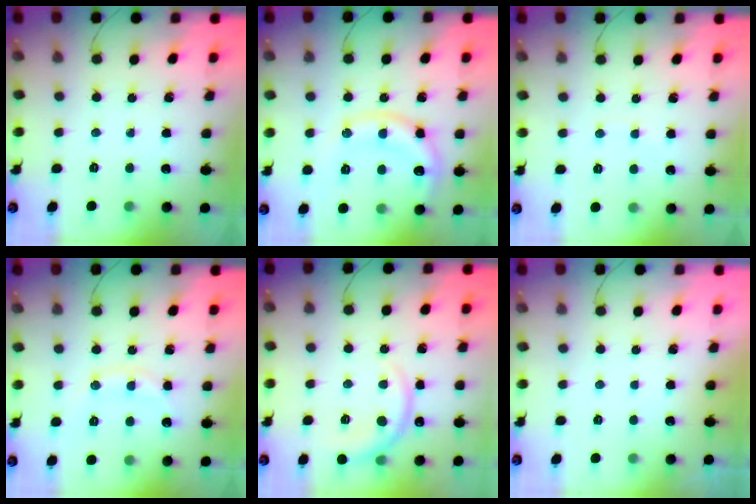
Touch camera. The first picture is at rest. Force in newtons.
{"total": 12.5, "press": 12.4, "slide": 1.6}
{"total": 2.9, "press": 2.9, "slide": 0.7}
{"total": 9.7, "press": 9.6, "slide": 0.9}
{"total": 7.0, "press": 7.0, "slide": 0.7}
{"total": 3.0, "press": 3.0, "slide": 0.1}